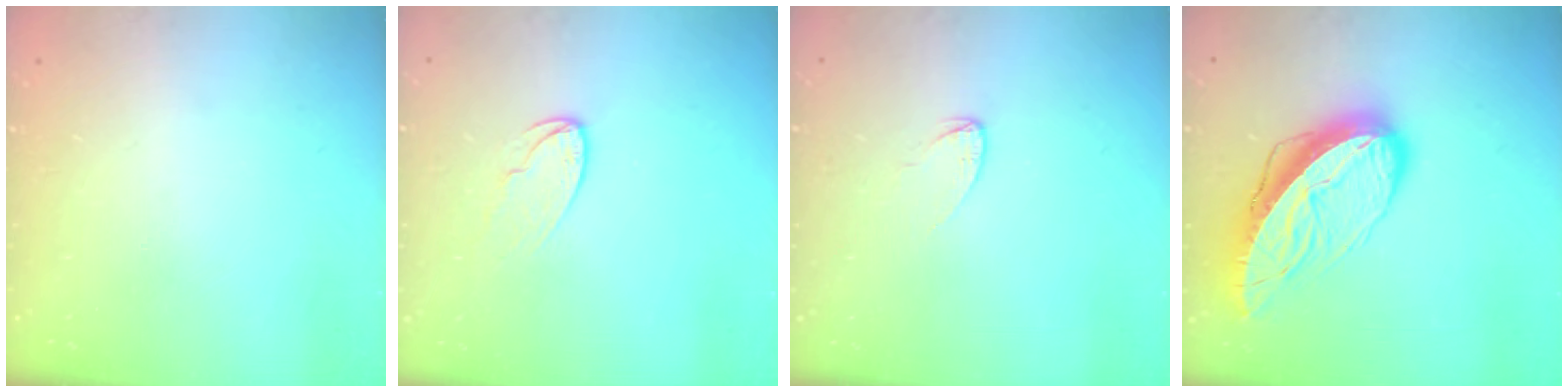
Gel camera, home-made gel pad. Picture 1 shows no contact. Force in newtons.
{"total": 6.0, "press": 6.0, "slide": 0.5}
{"total": 2.6, "press": 2.6, "slide": 0.2}
{"total": 15.2, "press": 15.1, "slide": 1.7}